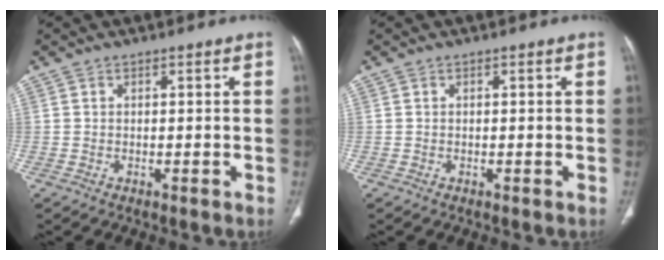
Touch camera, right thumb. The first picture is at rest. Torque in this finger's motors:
{"motor_torque": [0.03, 0.03, -0.02, 0.01, 0.01]}